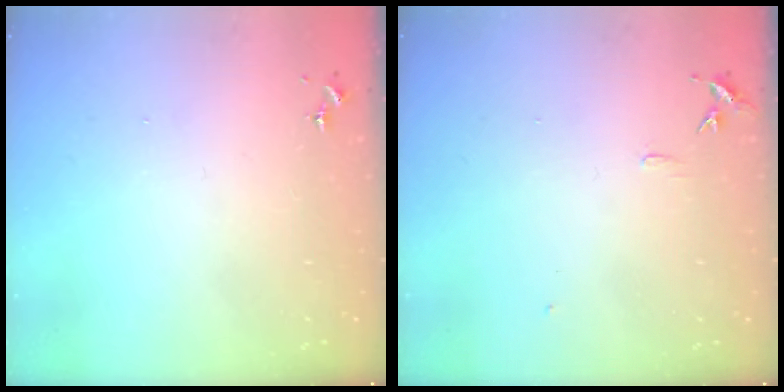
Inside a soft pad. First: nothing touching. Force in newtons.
{"total": 5.8, "press": 5.8, "slide": 0.6}